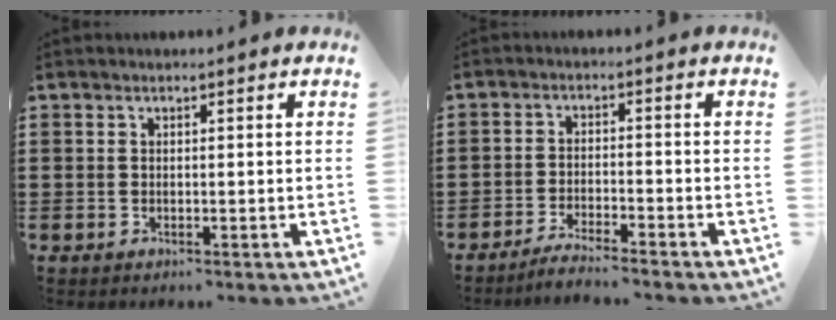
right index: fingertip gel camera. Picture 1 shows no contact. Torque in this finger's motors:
{"motor_torque": [-0.13, 0.15, -0.26, -0.10]}